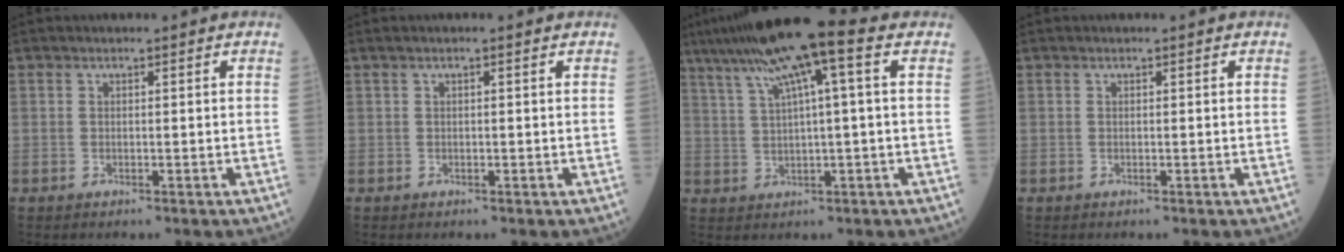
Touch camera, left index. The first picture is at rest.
{"total": 0.6, "force": [0.3, 0.0, 0.6], "torque": [-0.012, 0.008, 0.003]}
{"total": 11.1, "force": [5.6, 0.0, 9.6], "torque": [-0.172, 0.034, 0.092]}
{"total": 0.0}